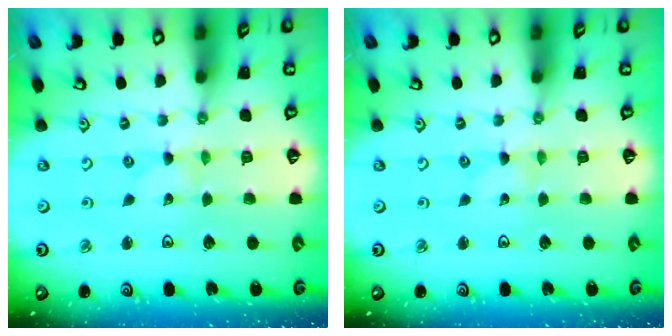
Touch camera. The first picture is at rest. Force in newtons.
{"total": 0.0}